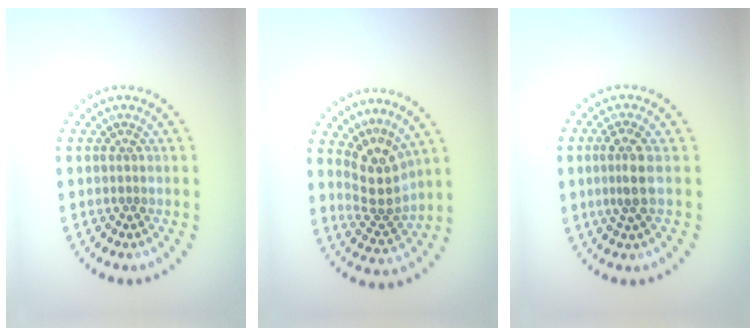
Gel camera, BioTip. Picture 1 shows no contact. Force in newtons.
{"total": 3.5, "press": 2.7, "slide": 2.2}
{"total": 2.5, "press": 2.2, "slide": 1.2}